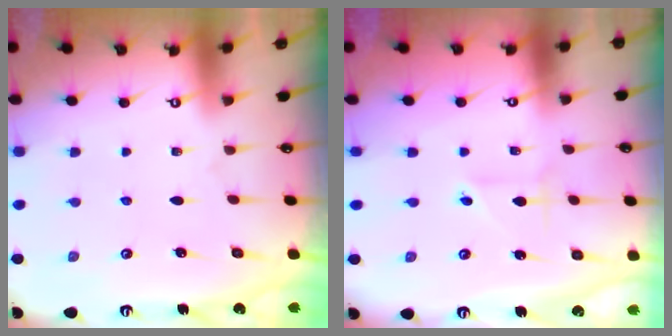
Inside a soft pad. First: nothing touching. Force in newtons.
{"total": 2.3, "press": 2.3, "slide": 0.1}